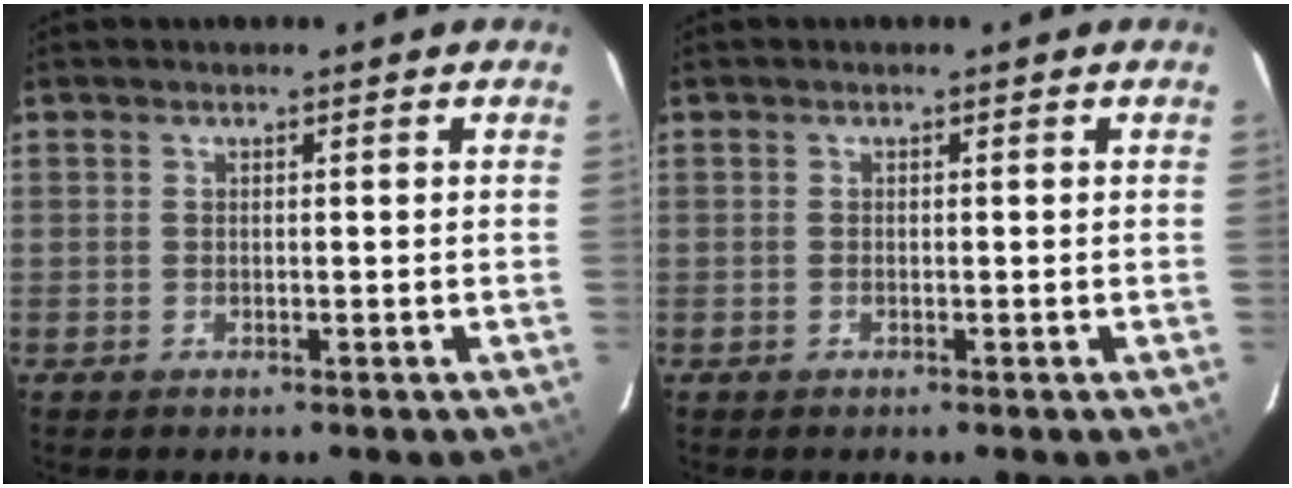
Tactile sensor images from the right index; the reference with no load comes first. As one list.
[{"total": 0.0}]